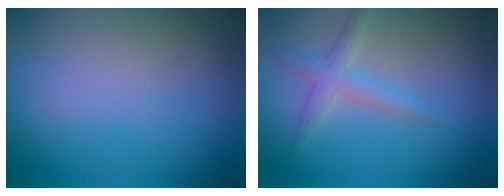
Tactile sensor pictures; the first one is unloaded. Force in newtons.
{"total": 2.1, "press": 2.1, "slide": 0.1}